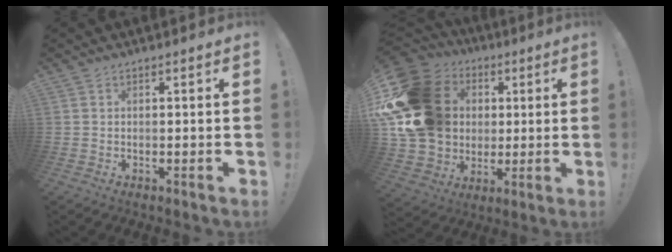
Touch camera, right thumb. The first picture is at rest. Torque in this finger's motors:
{"motor_torque": [2.51, 2.51, 1.09, 0.04, 0.82]}